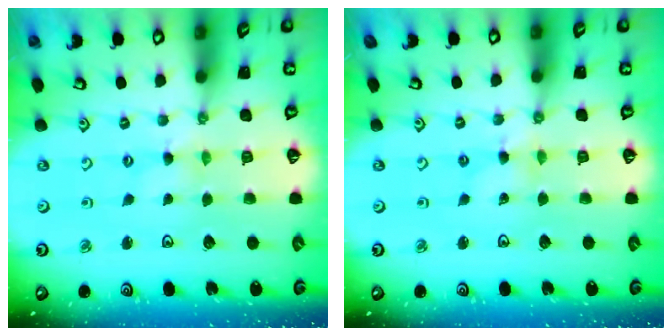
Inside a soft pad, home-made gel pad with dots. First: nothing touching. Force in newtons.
{"total": 1.6, "press": 1.5, "slide": 0.2}